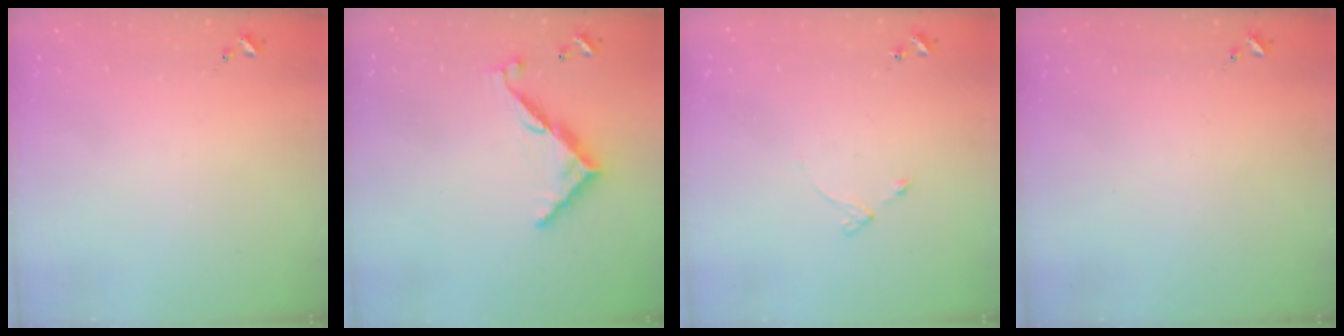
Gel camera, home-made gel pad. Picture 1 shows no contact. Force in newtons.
{"total": 9.7, "press": 9.7, "slide": 0.4}
{"total": 4.3, "press": 4.2, "slide": 0.5}
{"total": 0.0}